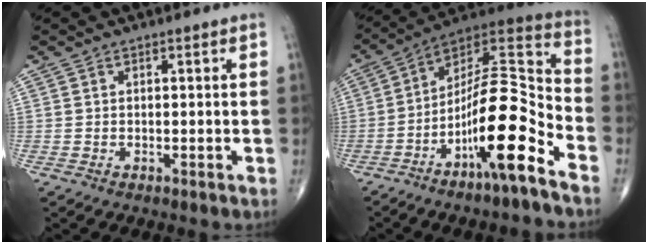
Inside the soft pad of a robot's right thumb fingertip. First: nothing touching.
{"total": 18.5, "force": [-9.0, 4.0, 15.7], "torque": [-0.274, 0.082, -0.153]}